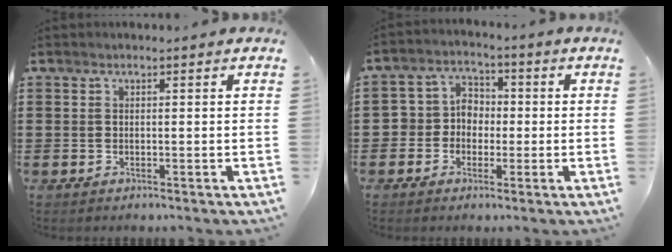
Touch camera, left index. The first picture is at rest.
{"total": 4.6, "force": [-1.4, 4.3, 0.9], "torque": [-0.037, 0.012, -0.033]}